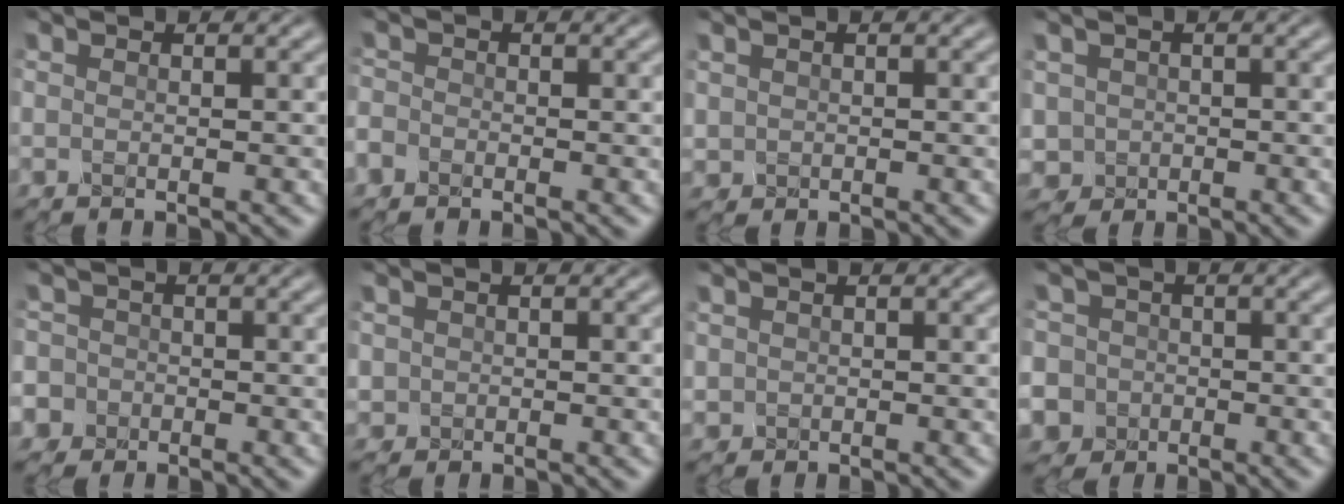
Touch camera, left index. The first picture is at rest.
{"total": 1.5, "force": [-1.0, 1.1, 0.3], "torque": [-0.002, 0.002, -0.024]}
{"total": 1.0, "force": [0.3, 0.9, 0.1], "torque": [-0.001, -0.002, 0.006]}
{"total": 1.9, "force": [-0.2, 1.9, 0.1], "torque": [0.005, -0.004, -0.001]}
{"total": 6.4, "force": [-2.7, 5.7, 1.1], "torque": [-0.030, -0.010, -0.076]}
{"total": 1.1, "force": [0.0, 1.0, 0.1], "torque": [0.006, -0.003, -0.002]}
{"total": 0.9, "force": [0.2, 0.9, 0.1], "torque": [0.000, -0.003, 0.004]}
{"total": 9.6, "force": [-2.8, 8.9, 2.1], "torque": [-0.066, -0.003, -0.087]}